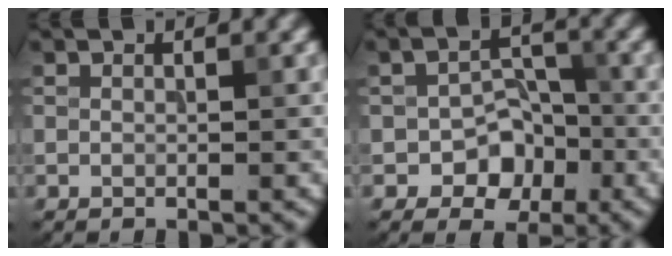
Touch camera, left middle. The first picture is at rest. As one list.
[{"total": 4.7, "force": [-2.0, 3.3, 2.7], "torque": [-0.028, 0.001, -0.035]}]